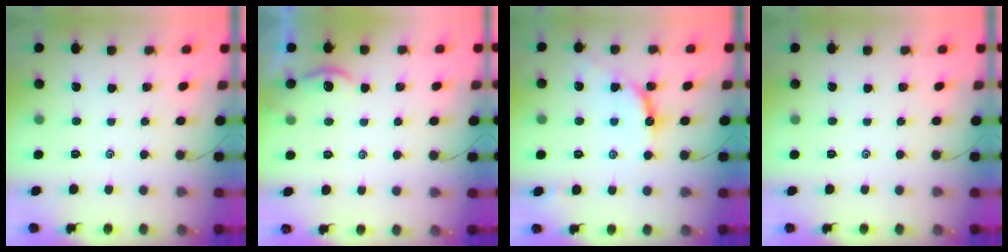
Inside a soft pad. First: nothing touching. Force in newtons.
{"total": 2.5, "press": 2.5, "slide": 0.3}
{"total": 10.2, "press": 10.1, "slide": 0.8}
{"total": 0.0}